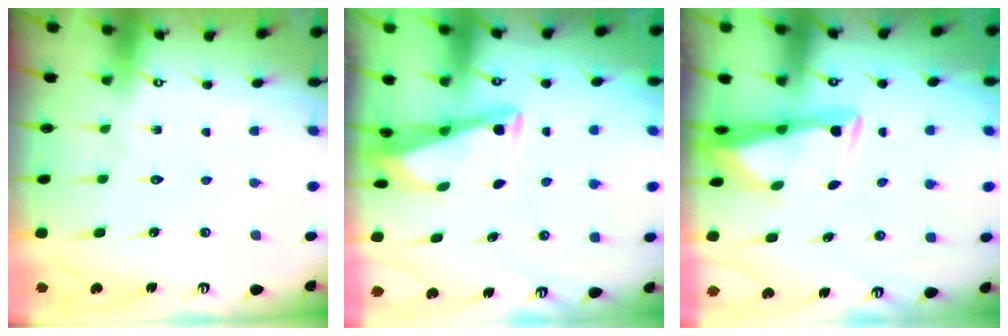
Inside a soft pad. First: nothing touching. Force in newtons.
{"total": 3.4, "press": 3.4, "slide": 0.4}
{"total": 2.9, "press": 2.7, "slide": 0.9}